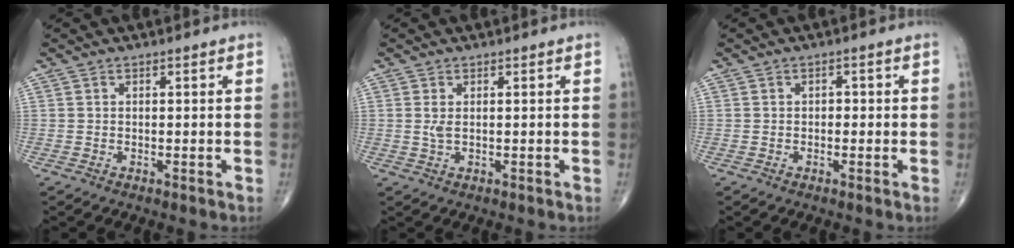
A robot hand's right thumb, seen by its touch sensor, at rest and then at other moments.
{"total": 1.5, "force": [0.3, 0.6, 1.4], "torque": [-0.034, -0.001, 0.010]}
{"total": 1.1, "force": [-0.1, 0.9, 0.7], "torque": [0.005, 0.003, -0.008]}